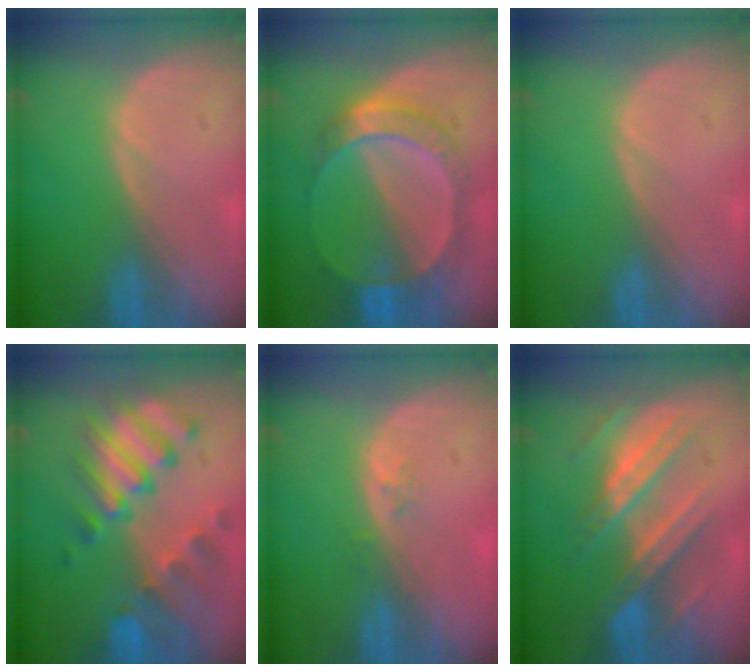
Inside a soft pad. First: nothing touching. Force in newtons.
{"total": 7.3, "press": 7.2, "slide": 1.3}
{"total": 0.0}
{"total": 10.4, "press": 8.9, "slide": 5.3}
{"total": 1.1, "press": 0.8, "slide": 0.7}
{"total": 8.1, "press": 8.0, "slide": 1.3}